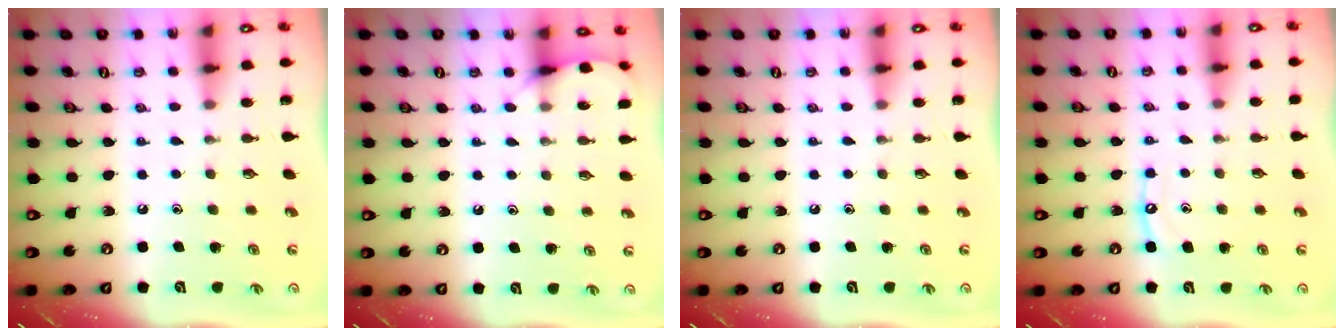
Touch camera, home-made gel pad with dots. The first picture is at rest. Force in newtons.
{"total": 5.6, "press": 5.6, "slide": 0.7}
{"total": 0.0}
{"total": 6.3, "press": 6.2, "slide": 0.6}